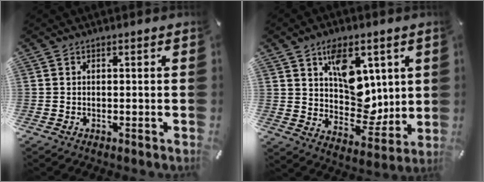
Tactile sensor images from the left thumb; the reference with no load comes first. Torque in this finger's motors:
{"motor_torque": [2.34, 2.66, 1.11, -1.28, 0.48]}